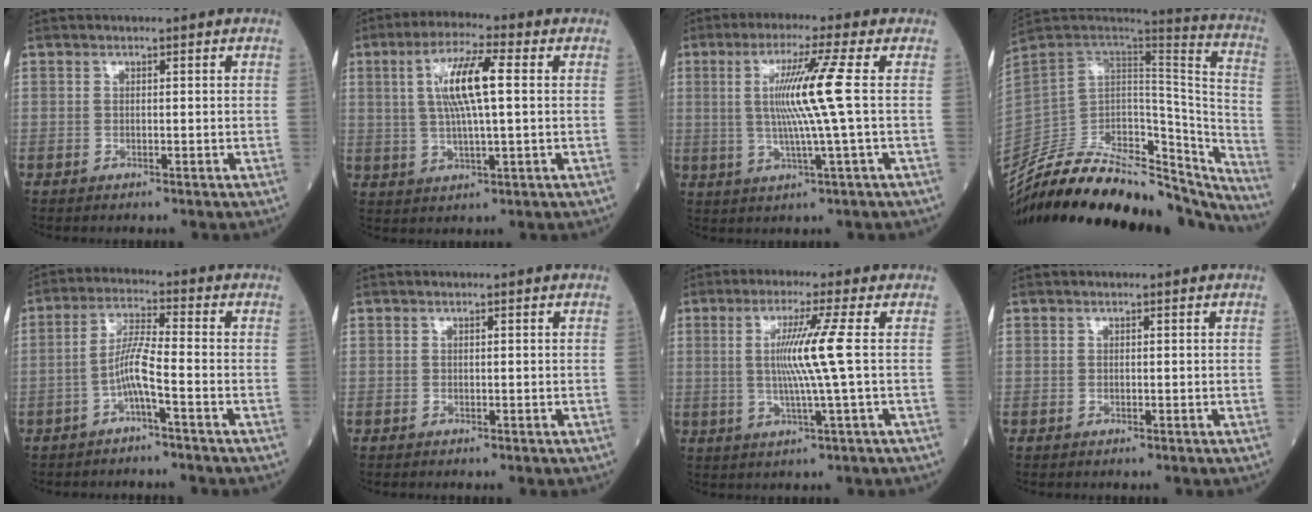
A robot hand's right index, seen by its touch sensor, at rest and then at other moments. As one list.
[{"total": 9.5, "force": [1.9, 1.1, 9.2], "torque": [-0.183, 0.009, 0.035]}, {"total": 9.2, "force": [1.0, -2.1, 8.9], "torque": [-0.172, 0.002, 0.025]}, {"total": 37.7, "force": [-32.9, 10.5, 15.0], "torque": [-0.215, -0.023, -0.468]}, {"total": 5.2, "force": [-2.3, -0.1, 4.7], "torque": [-0.094, 0.012, -0.046]}, {"total": 0.0}, {"total": 7.4, "force": [0.6, -2.0, 7.1], "torque": [-0.138, -0.003, 0.017]}, {"total": 0.0}]